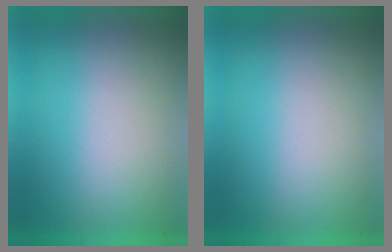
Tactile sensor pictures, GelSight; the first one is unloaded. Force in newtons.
{"total": 0.0}